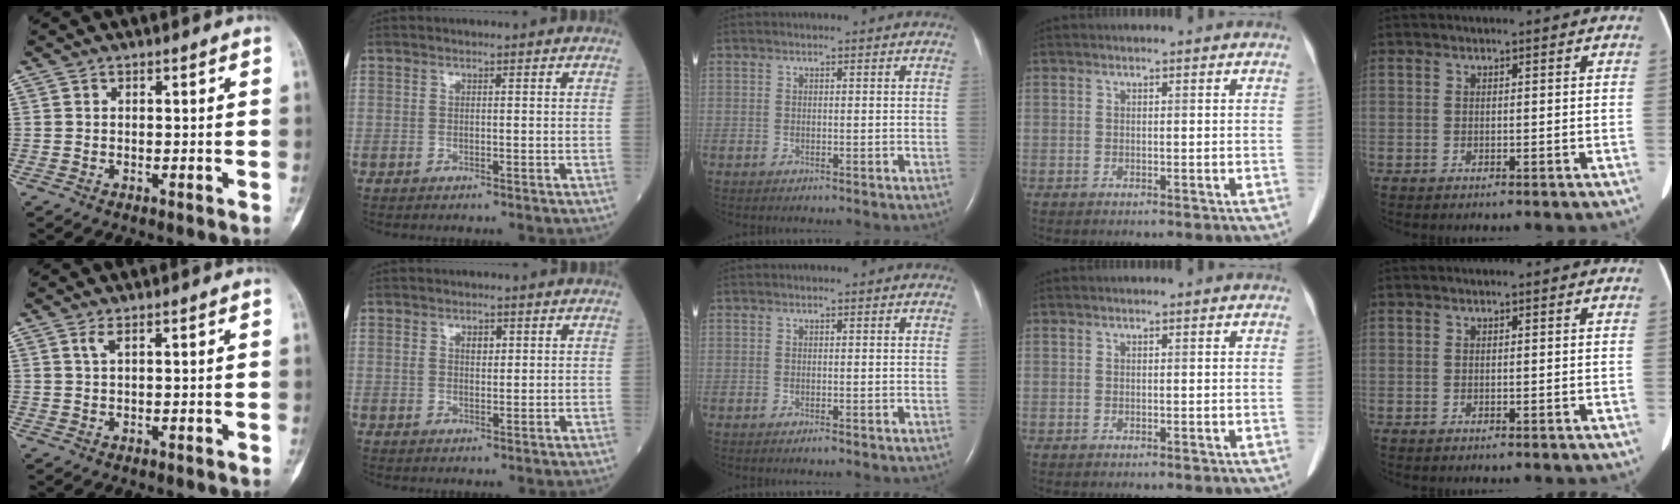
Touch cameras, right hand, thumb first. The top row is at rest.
{"thumb": {"total": 1.2, "force": [0.6, 0.2, 1.0], "torque": [-0.030, 0.002, 0.016]}, "index": {"total": 2.2, "force": [0.8, 1.2, 1.6], "torque": [-0.030, 0.006, 0.014]}, "middle": {"total": 0.6, "force": [-0.4, 0.0, 0.4], "torque": [-0.010, -0.001, -0.005]}}